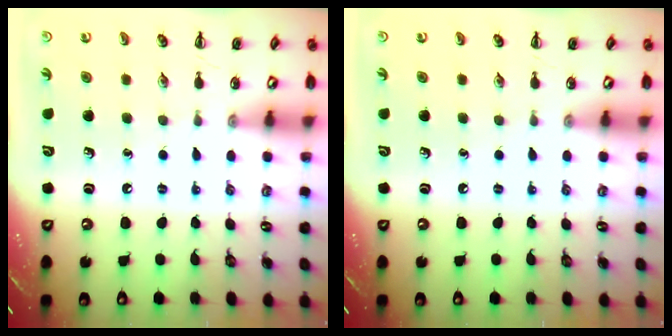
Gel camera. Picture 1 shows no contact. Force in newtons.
{"total": 0.0}